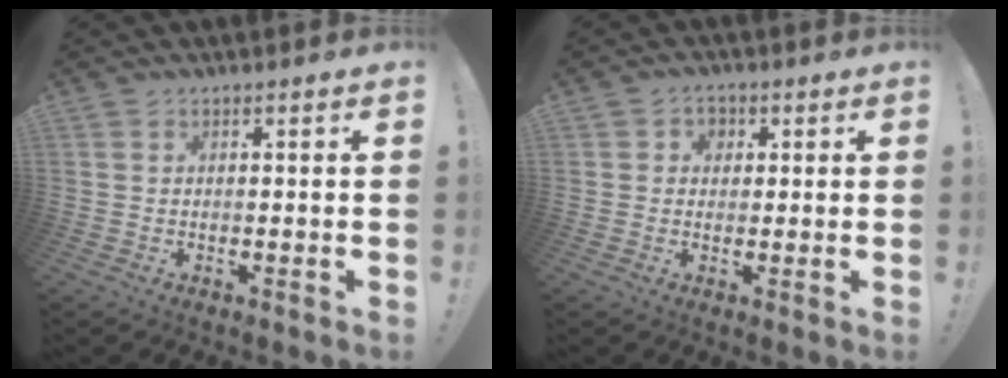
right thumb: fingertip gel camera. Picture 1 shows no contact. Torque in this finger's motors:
{"motor_torque": [0.11, 0.04, 0.09, -0.02, 0.00]}